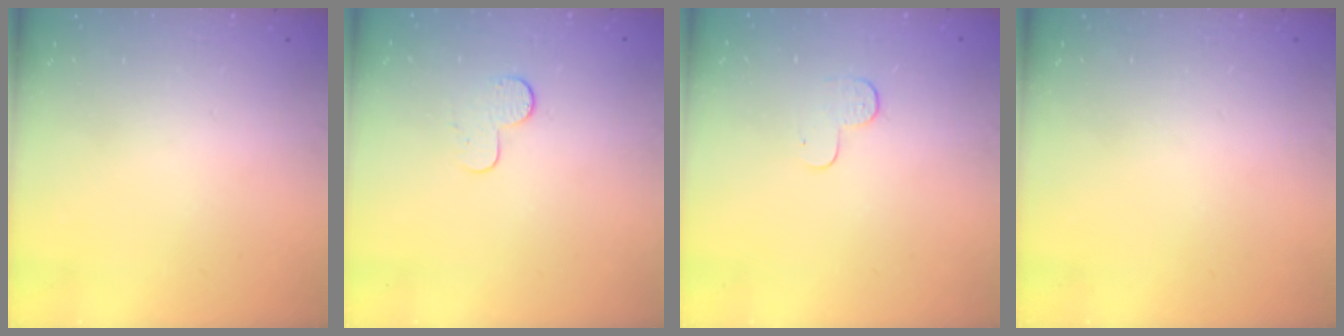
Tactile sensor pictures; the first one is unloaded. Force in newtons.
{"total": 5.0, "press": 5.0, "slide": 0.5}
{"total": 3.1, "press": 3.1, "slide": 0.3}
{"total": 0.0}